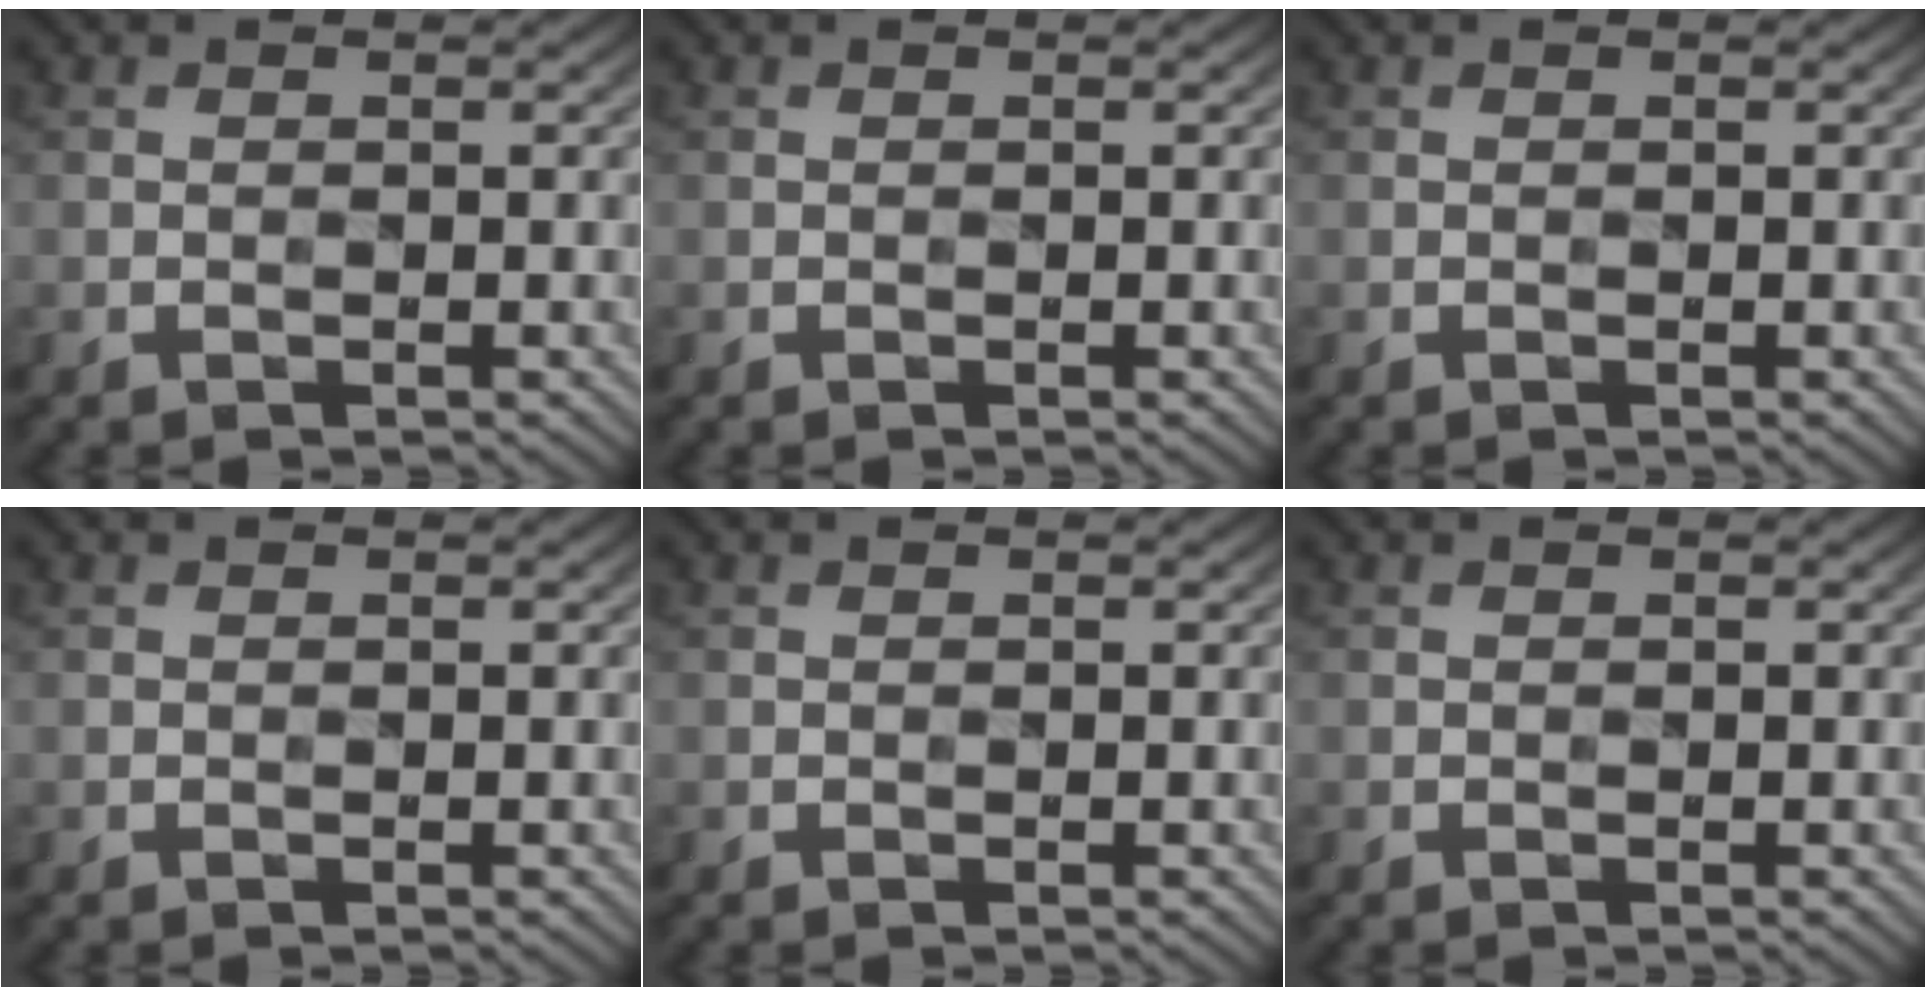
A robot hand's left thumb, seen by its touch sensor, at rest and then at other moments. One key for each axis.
{"total": 0.0}
{"total": 0.0}
{"total": 0.0}
{"total": 0.0}
{"total": 0.0}